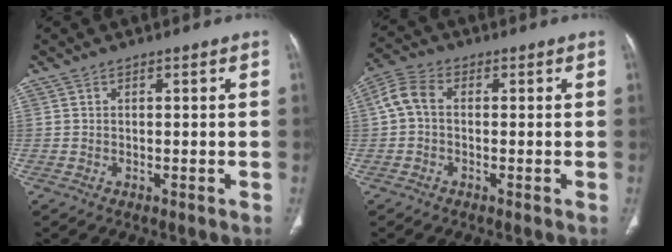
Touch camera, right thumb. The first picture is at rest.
{"total": 5.0, "force": [-0.1, 3.1, 3.9], "torque": [-0.085, 0.012, -0.013]}